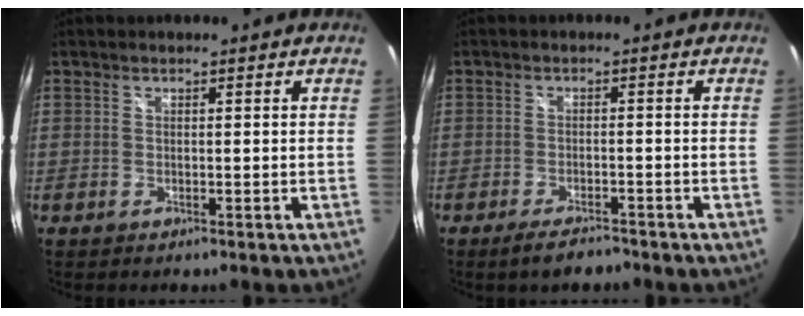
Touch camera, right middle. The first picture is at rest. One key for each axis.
{"total": 4.4, "fx": -3.5, "fy": 1.2, "fz": 2.3, "tx": -0.054, "ty": -0.008, "tz": -0.061}